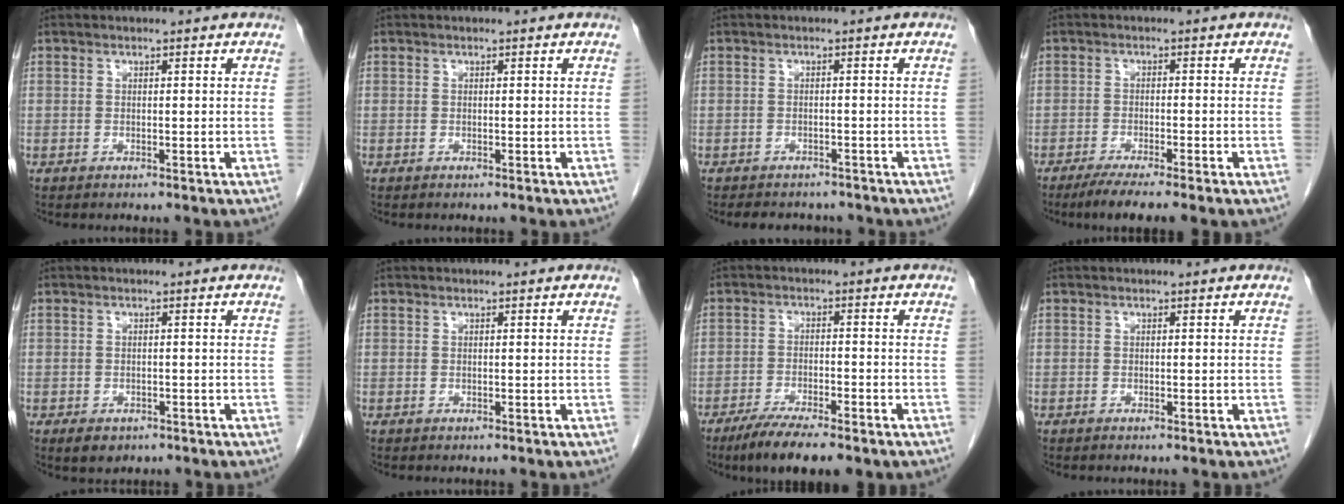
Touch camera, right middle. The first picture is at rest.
{"total": 0.0}
{"total": 5.7, "force": [-5.1, 2.2, 1.5], "torque": [-0.021, 0.001, -0.061]}
{"total": 5.6, "force": [-4.0, 0.0, 3.9], "torque": [-0.061, -0.012, -0.064]}
{"total": 2.9, "force": [-1.7, 1.8, 1.4], "torque": [-0.019, -0.001, -0.016]}
{"total": 0.0}
{"total": 8.5, "force": [-6.1, 1.8, 5.7], "torque": [-0.093, -0.016, -0.094]}
{"total": 0.0}